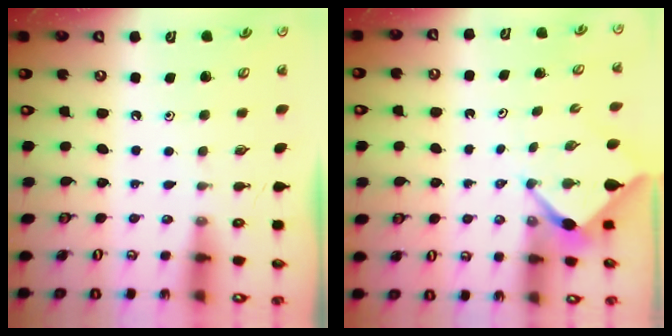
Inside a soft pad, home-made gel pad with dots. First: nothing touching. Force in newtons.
{"total": 2.6, "press": 2.6, "slide": 0.3}